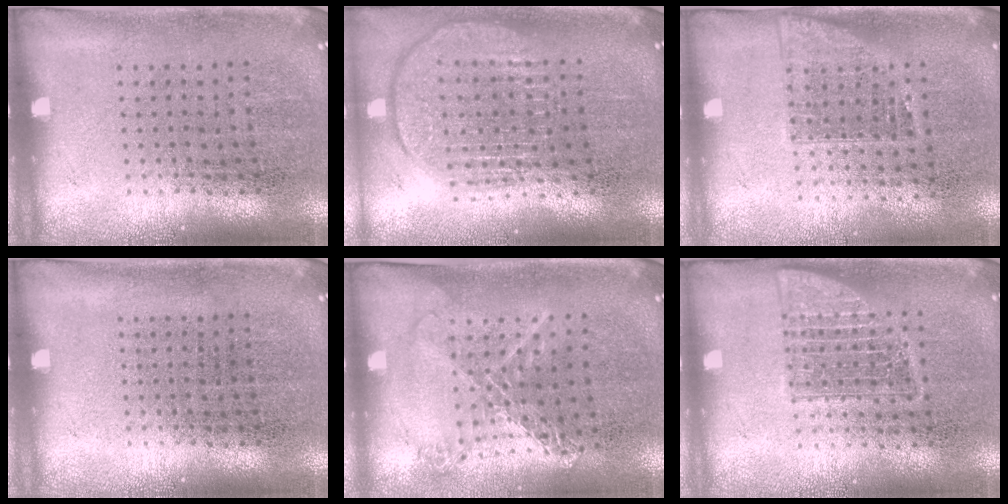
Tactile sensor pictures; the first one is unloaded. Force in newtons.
{"total": 1.9, "press": 1.6, "slide": 1.0}
{"total": 1.2, "press": 1.0, "slide": 0.7}
{"total": 0.0}
{"total": 1.2, "press": 1.1, "slide": 0.2}
{"total": 1.2, "press": 1.2, "slide": 0.2}